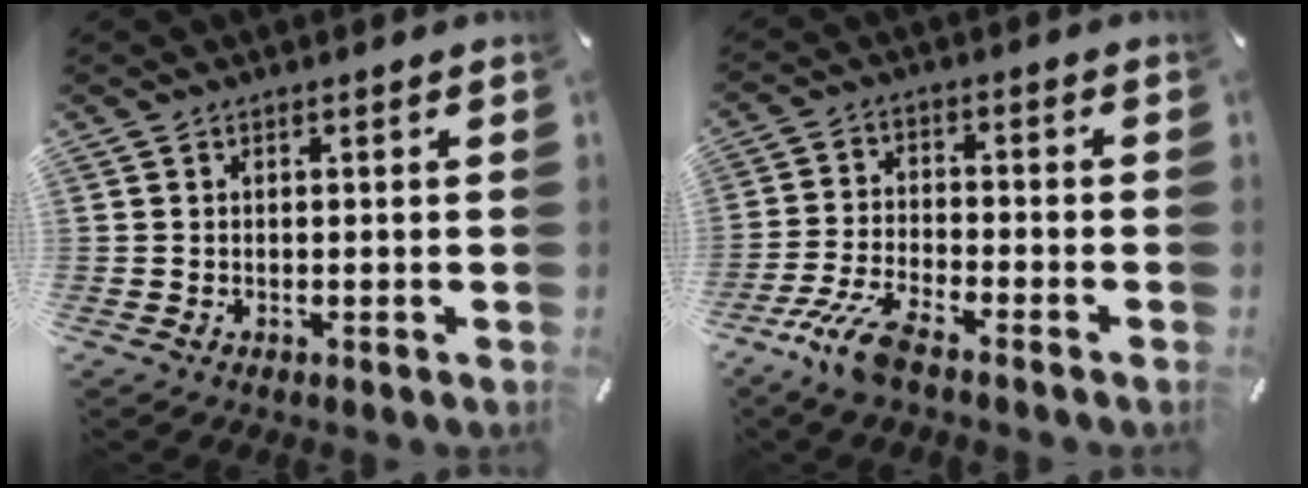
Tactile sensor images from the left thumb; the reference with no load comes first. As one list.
[{"total": 8.4, "force": [-6.1, 2.3, 5.3], "torque": [-0.123, 0.010, -0.117]}]